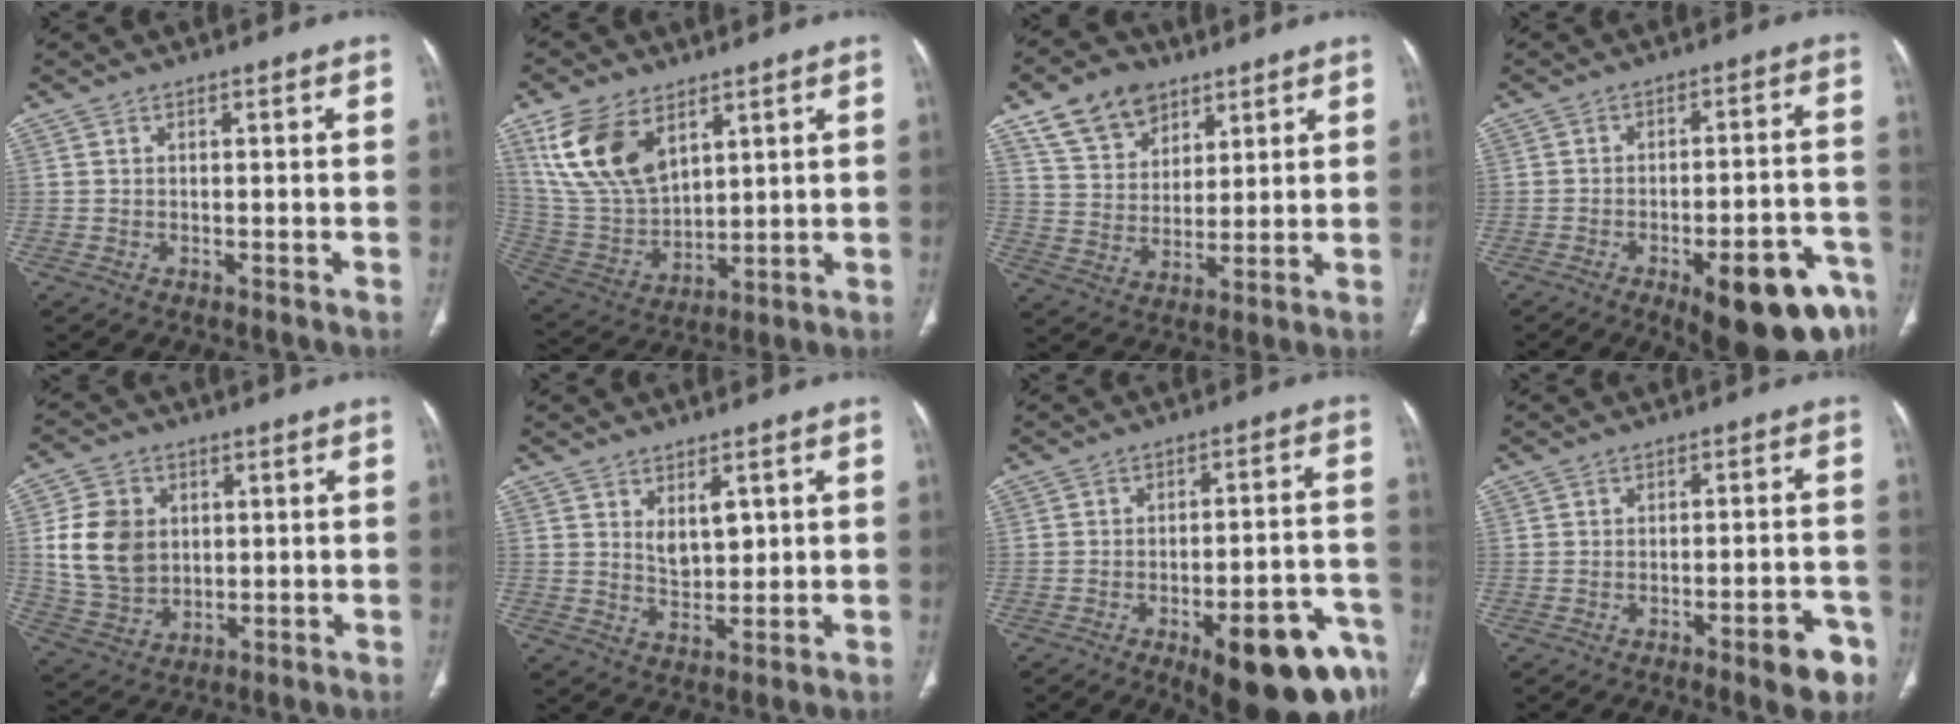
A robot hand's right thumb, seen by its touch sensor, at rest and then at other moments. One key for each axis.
{"total": 15.7, "fx": 7.9, "fy": 8.9, "fz": 10.2, "tx": -0.186, "ty": -0.028, "tz": 0.170}
{"total": 11.7, "fx": 7.3, "fy": 7.7, "fz": 5.0, "tx": -0.066, "ty": -0.024, "tz": 0.136}
{"total": 17.7, "fx": -9.7, "fy": 5.8, "fz": 13.6, "tx": -0.108, "ty": 0.057, "tz": -0.120}
{"total": 11.0, "fx": 1.9, "fy": 8.7, "fz": 6.5, "tx": -0.100, "ty": -0.006, "tz": 0.044}
{"total": 4.7, "fx": 1.7, "fy": 2.6, "fz": 3.5, "tx": -0.046, "ty": -0.019, "tz": 0.036}
{"total": 19.0, "fx": -10.4, "fy": 6.1, "fz": 14.6, "tx": -0.119, "ty": 0.062, "tz": -0.132}
{"total": 8.4, "fx": -4.4, "fy": 2.6, "fz": 6.7, "tx": -0.066, "ty": 0.026, "tz": -0.051}